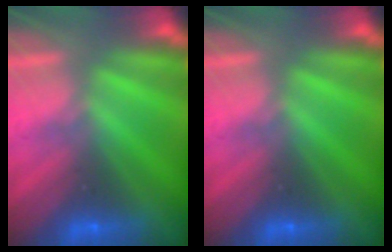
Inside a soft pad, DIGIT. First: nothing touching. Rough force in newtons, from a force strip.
{"total": 0.0}